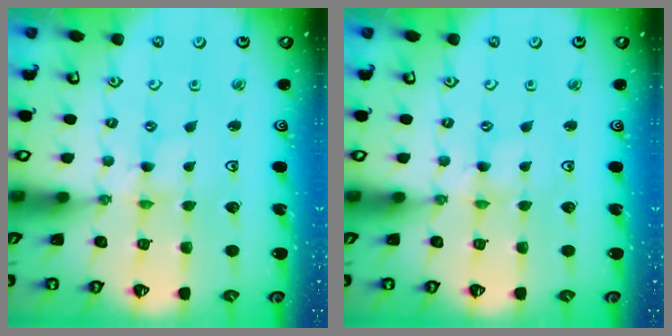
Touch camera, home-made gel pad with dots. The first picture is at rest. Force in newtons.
{"total": 0.0}